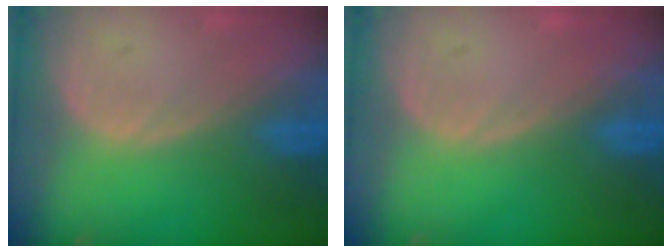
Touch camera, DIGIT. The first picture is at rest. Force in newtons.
{"total": 0.0}